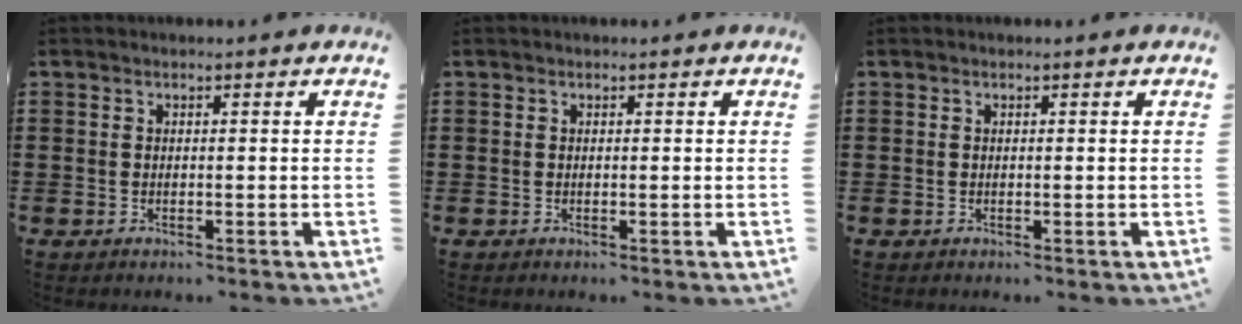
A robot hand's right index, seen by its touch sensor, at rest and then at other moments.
{"total": 0.0}
{"total": 0.0}